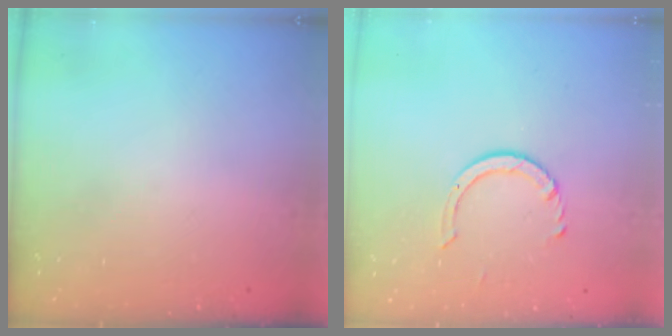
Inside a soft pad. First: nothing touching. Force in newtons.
{"total": 4.0, "press": 3.9, "slide": 0.5}